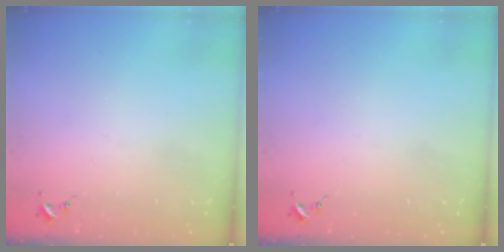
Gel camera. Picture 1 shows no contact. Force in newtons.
{"total": 0.0}